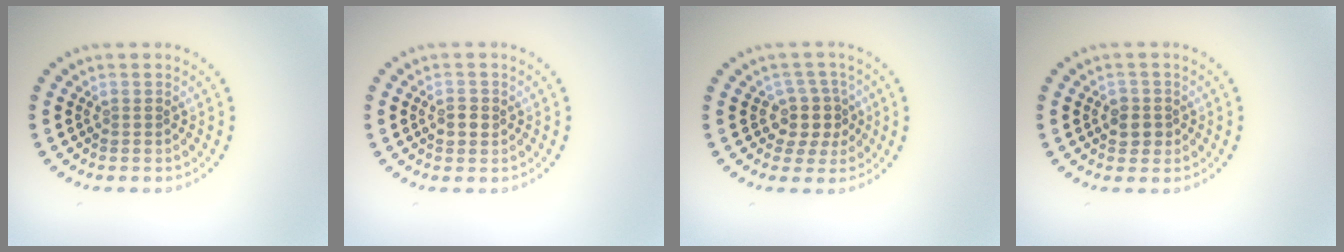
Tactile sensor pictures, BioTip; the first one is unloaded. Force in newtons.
{"total": 1.4, "press": 1.3, "slide": 0.2}
{"total": 2.8, "press": 2.3, "slide": 1.7}
{"total": 1.8, "press": 1.7, "slide": 0.5}